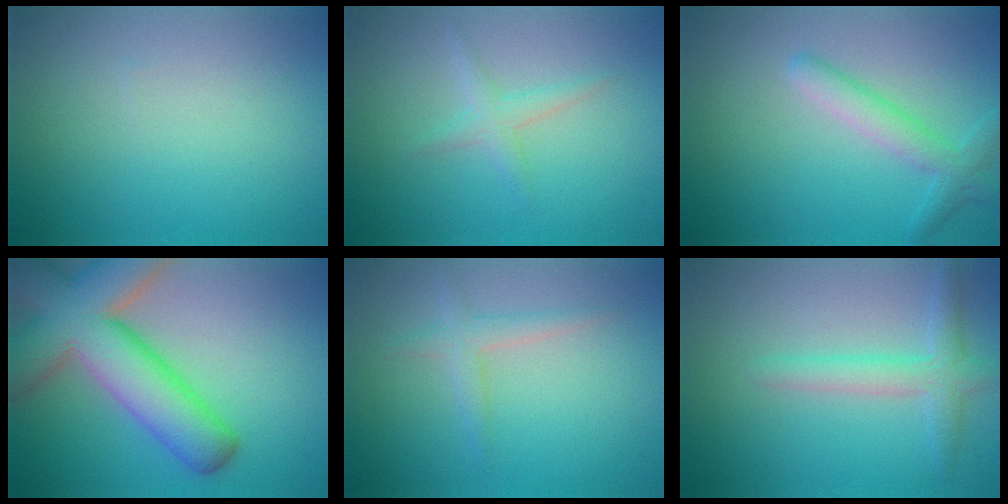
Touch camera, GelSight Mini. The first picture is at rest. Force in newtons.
{"total": 1.6, "press": 1.6, "slide": 0.1}
{"total": 2.8, "press": 2.8, "slide": 0.1}
{"total": 11.5, "press": 11.5, "slide": 0.7}
{"total": 1.8, "press": 1.8, "slide": 0.0}
{"total": 2.8, "press": 2.8, "slide": 0.1}